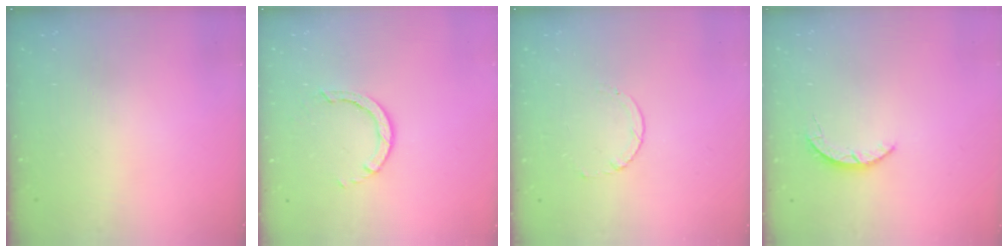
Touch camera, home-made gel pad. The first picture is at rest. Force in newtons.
{"total": 2.6, "press": 2.6, "slide": 0.3}
{"total": 1.7, "press": 1.7, "slide": 0.2}
{"total": 2.2, "press": 2.2, "slide": 0.4}